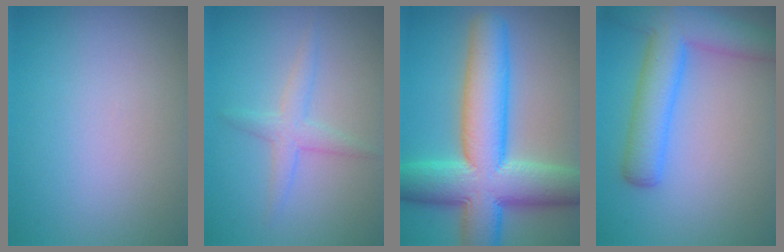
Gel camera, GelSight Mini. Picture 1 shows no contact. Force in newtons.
{"total": 2.2, "press": 2.2, "slide": 0.1}
{"total": 12.0, "press": 12.0, "slide": 0.6}
{"total": 6.6, "press": 6.6, "slide": 0.4}